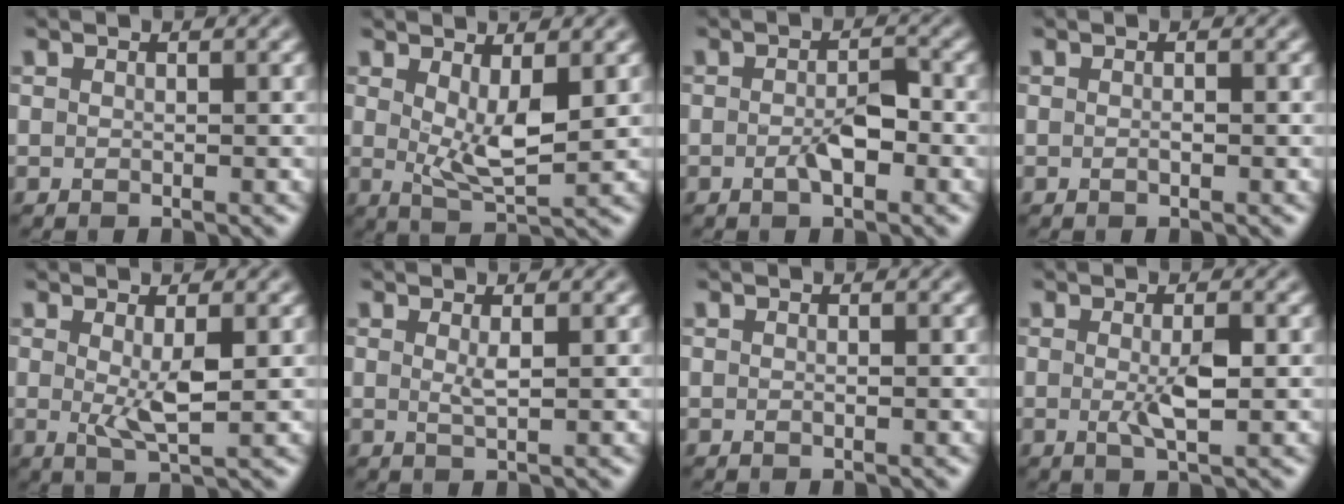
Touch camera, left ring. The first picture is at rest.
{"total": 4.3, "force": [0.7, 1.5, 4.0], "torque": [-0.074, -0.015, 0.019]}
{"total": 2.4, "force": [-1.2, 0.8, 2.0], "torque": [-0.036, 0.001, -0.022]}
{"total": 0.6, "force": [-0.5, 0.0, 0.4], "torque": [-0.006, 0.001, -0.008]}
{"total": 3.1, "force": [0.0, 0.7, 3.0], "torque": [-0.056, -0.010, 0.004]}
{"total": 1.1, "force": [0.1, 0.2, 1.1], "torque": [-0.020, -0.004, 0.001]}
{"total": 0.0}
{"total": 2.5, "force": [-0.5, 0.4, 2.4], "torque": [-0.046, -0.005, -0.007]}